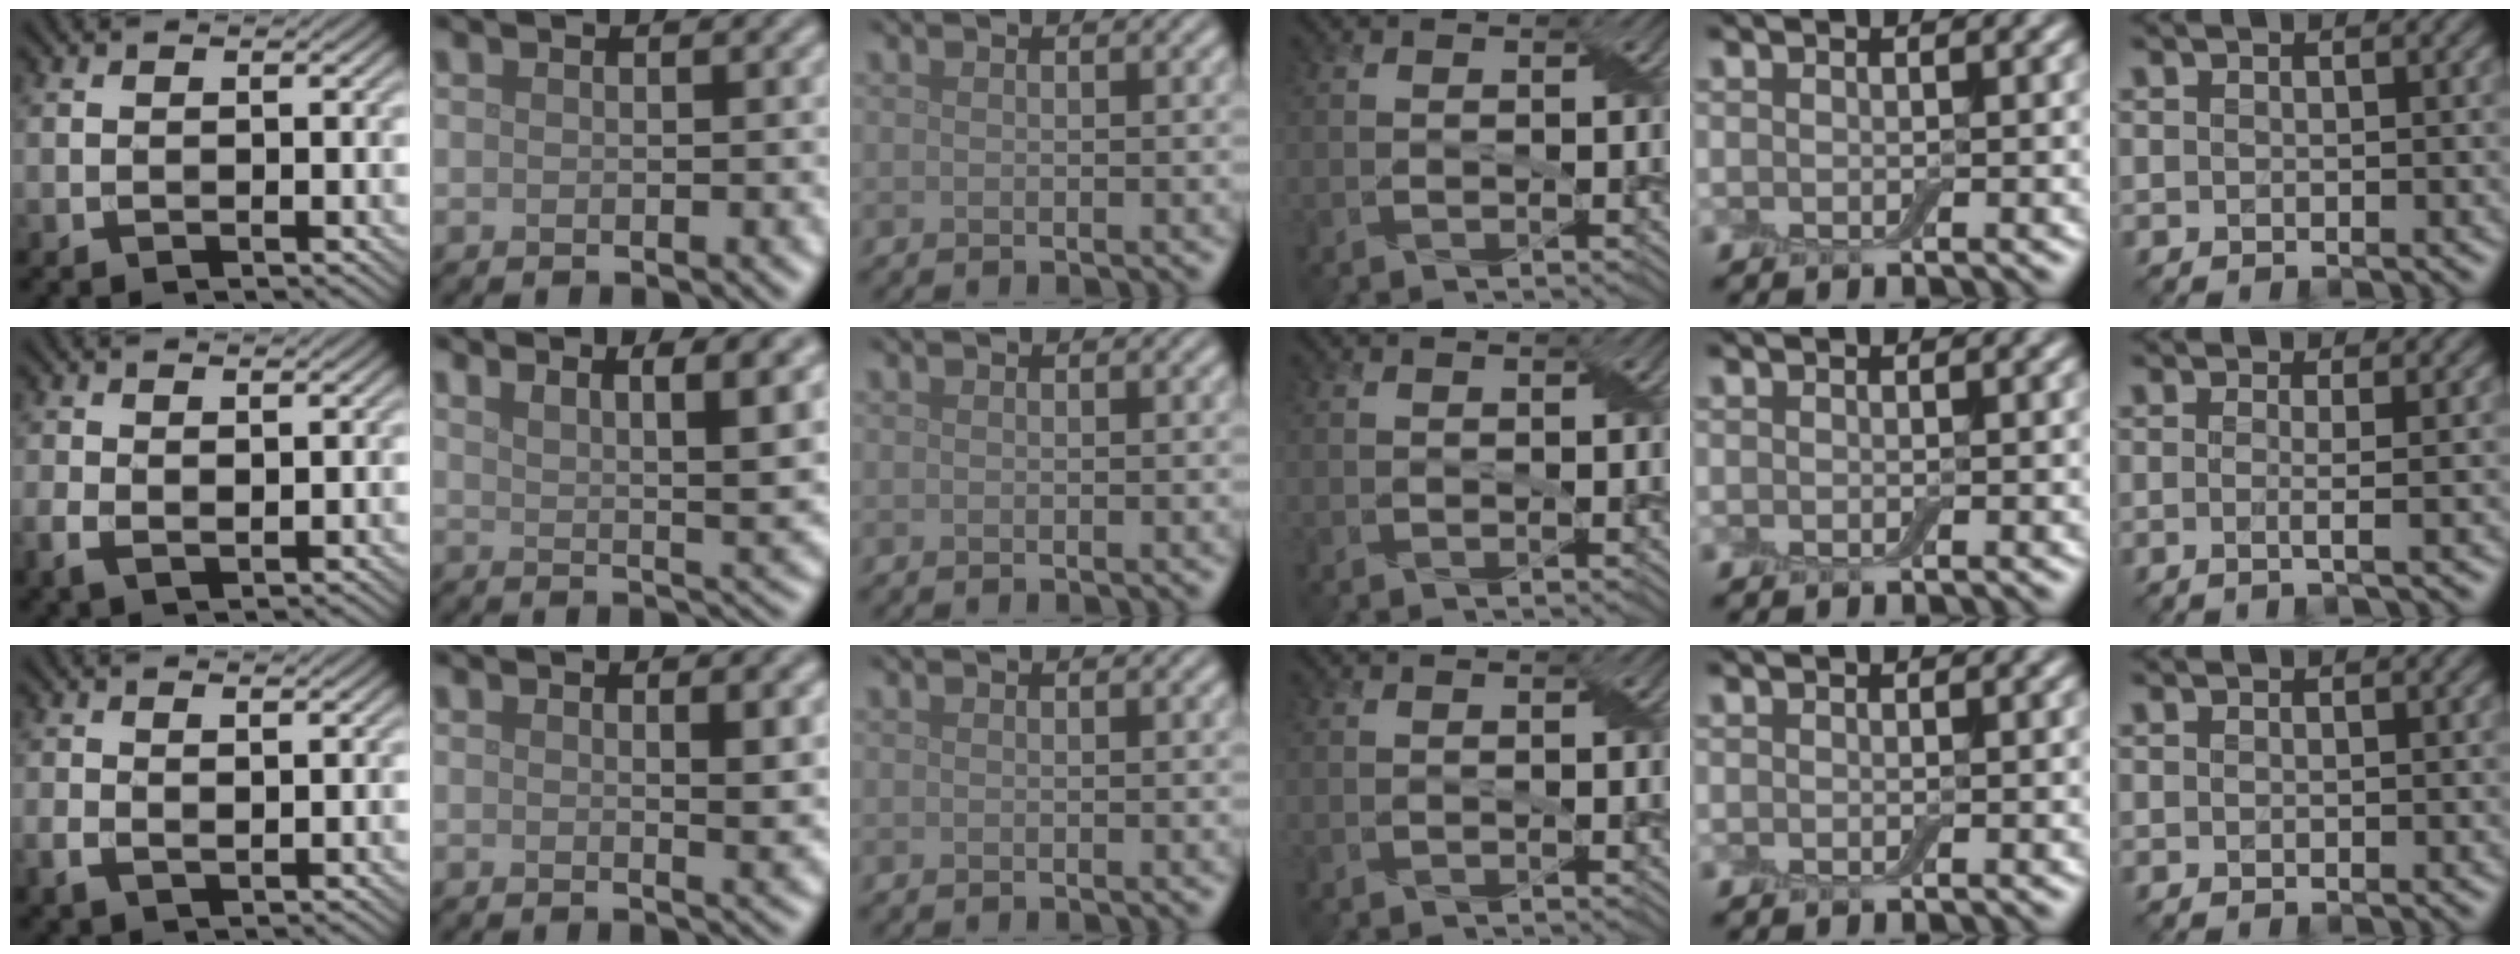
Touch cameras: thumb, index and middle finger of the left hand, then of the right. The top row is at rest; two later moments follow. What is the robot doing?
{"motion": "peel", "object": "bubble wrap"}